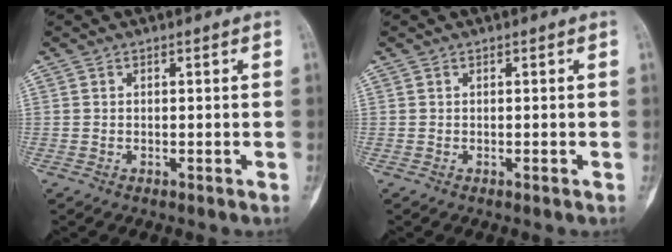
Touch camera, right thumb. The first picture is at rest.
{"total": 0.0}